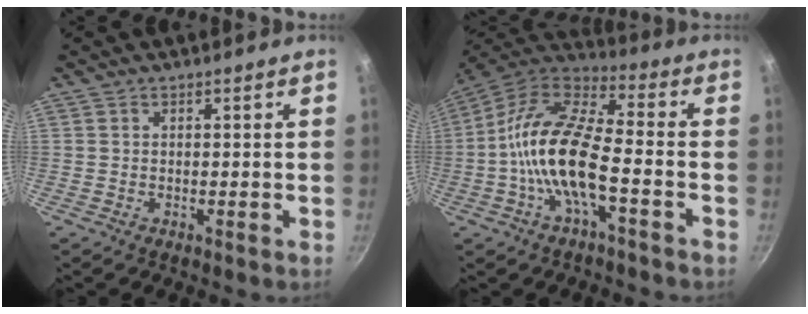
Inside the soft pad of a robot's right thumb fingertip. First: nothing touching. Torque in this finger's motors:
{"motor_torque": [0.05, 1.57, 2.03, -0.74, 0.74]}